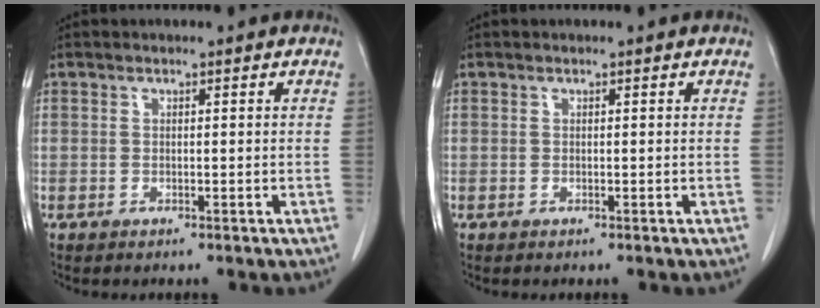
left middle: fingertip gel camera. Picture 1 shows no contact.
{"total": 0.0}